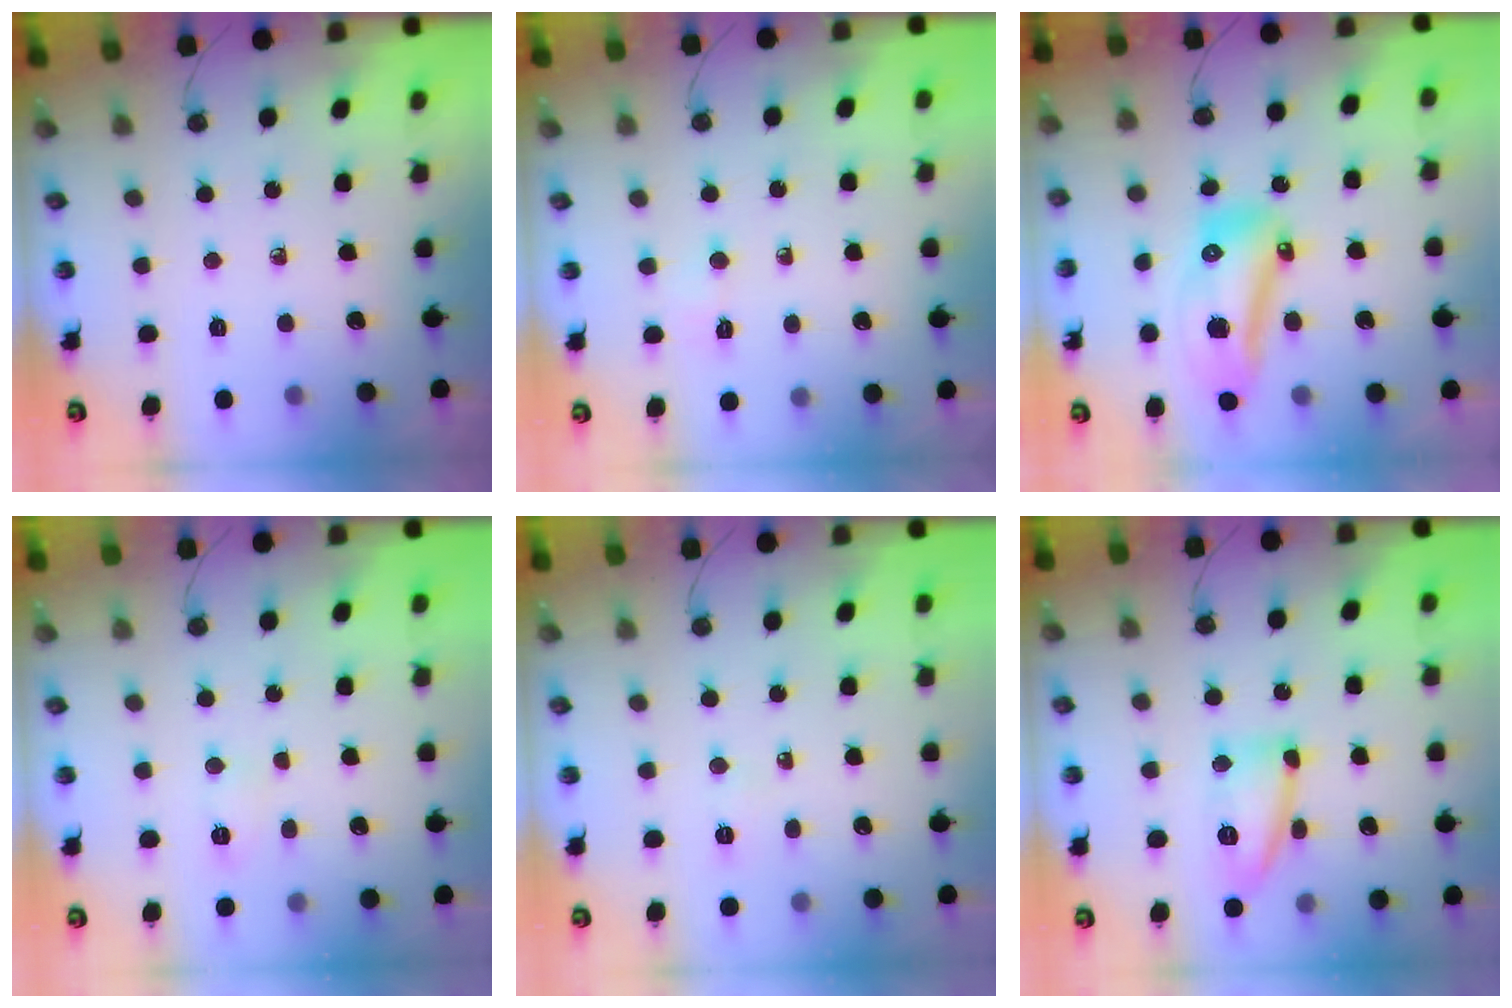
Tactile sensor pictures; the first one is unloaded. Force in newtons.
{"total": 3.2, "press": 3.2, "slide": 0.5}
{"total": 13.5, "press": 13.4, "slide": 2.3}
{"total": 9.1, "press": 5.5, "slide": 7.3}
{"total": 2.8, "press": 2.6, "slide": 0.9}
{"total": 13.4, "press": 13.3, "slide": 1.0}